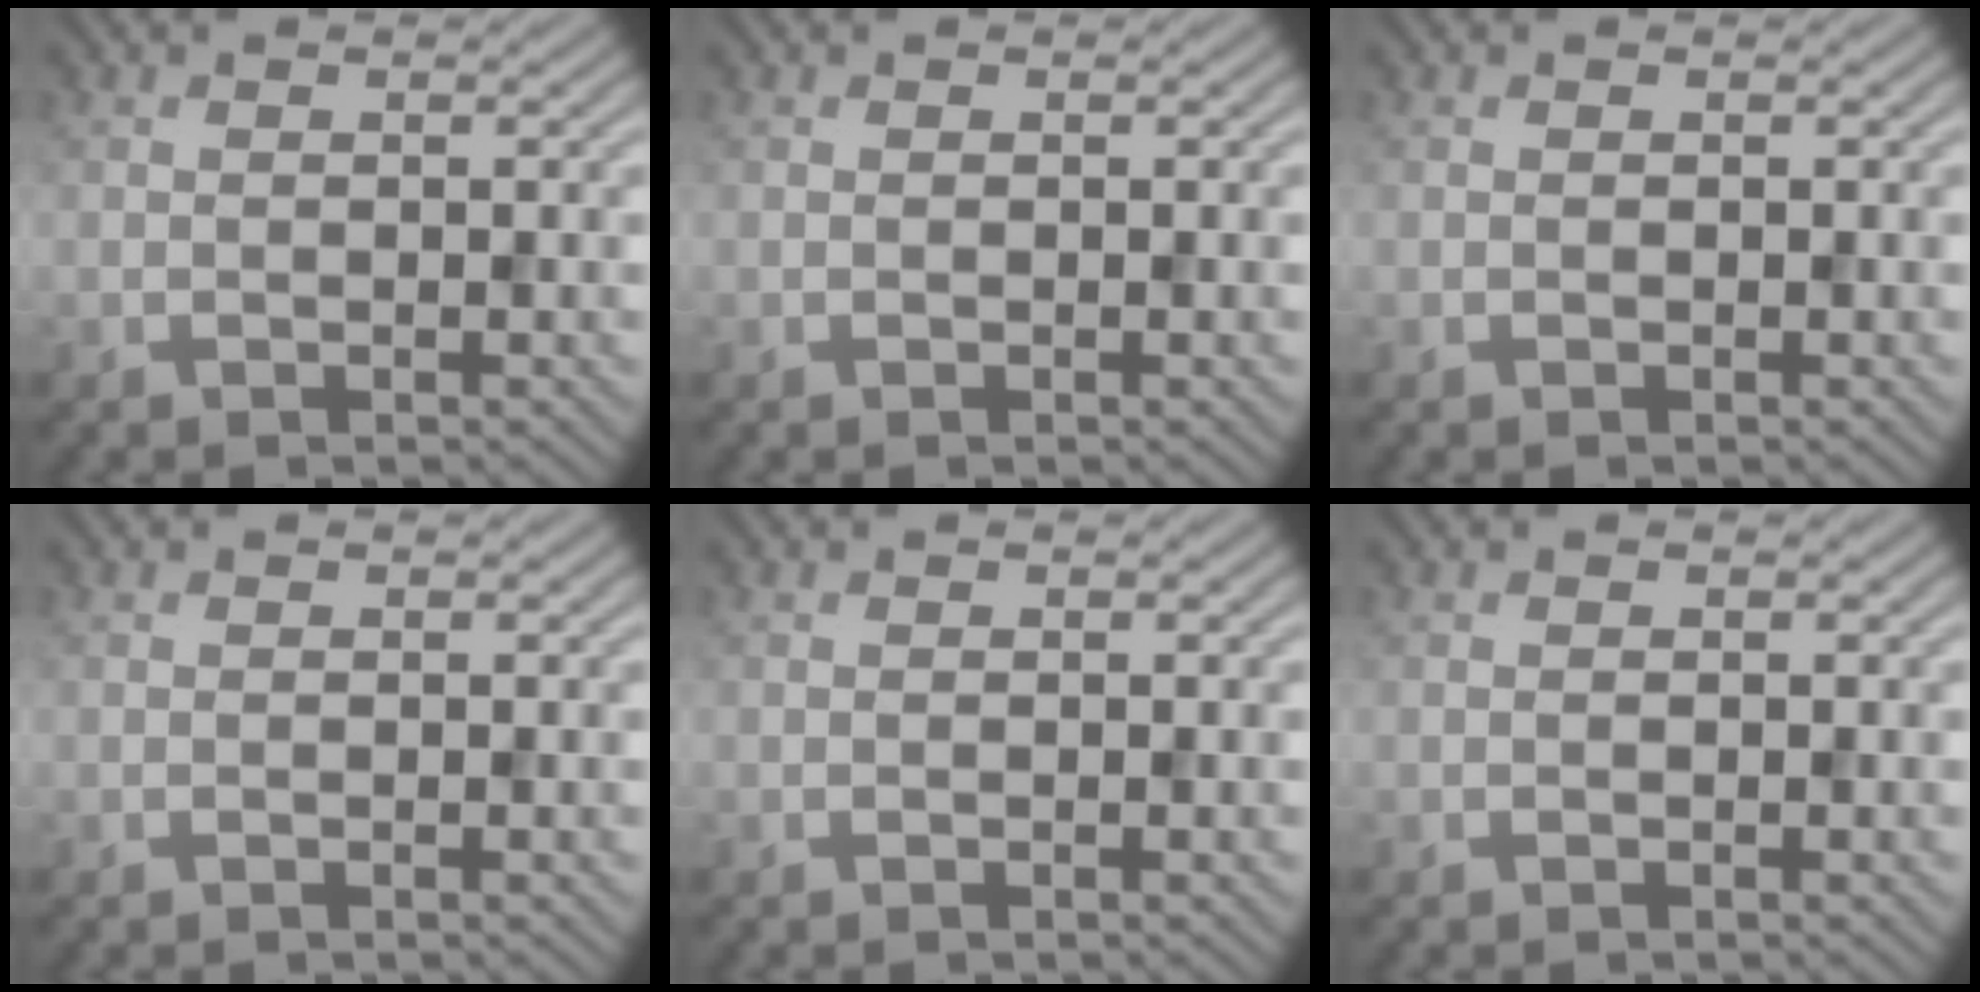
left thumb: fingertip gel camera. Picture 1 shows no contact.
{"total": 0.0}
{"total": 0.0}
{"total": 0.0}
{"total": 0.0}
{"total": 0.0}